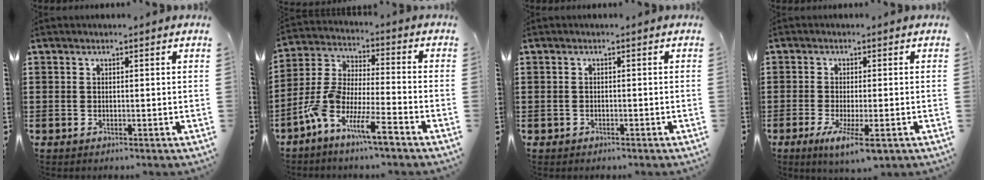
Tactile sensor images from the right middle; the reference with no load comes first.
{"total": 9.5, "force": [-7.0, 1.0, 6.4], "torque": [-0.157, -0.019, -0.145]}
{"total": 0.6, "force": [-0.6, 0.3, -0.1], "torque": [-0.001, 0.001, -0.013]}
{"total": 4.9, "force": [-2.5, 0.8, 4.1], "torque": [-0.070, -0.009, -0.038]}